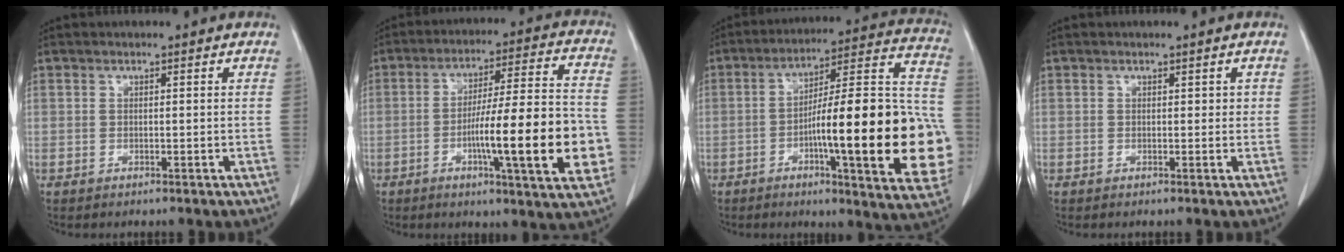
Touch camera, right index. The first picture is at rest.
{"total": 18.6, "force": [-4.4, 1.4, 18.0], "torque": [-0.242, 0.008, -0.062]}
{"total": 26.5, "force": [-5.3, 3.5, 25.7], "torque": [-0.282, 0.019, -0.074]}
{"total": 0.9, "force": [0.3, 0.7, 0.5], "torque": [0.001, 0.005, 0.003]}